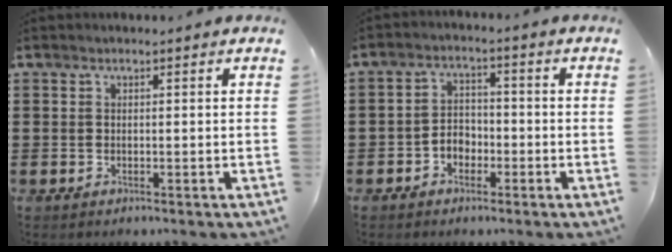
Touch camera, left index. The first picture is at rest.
{"total": 3.1, "force": [-1.8, 2.2, 1.3], "torque": [-0.029, 0.009, -0.040]}